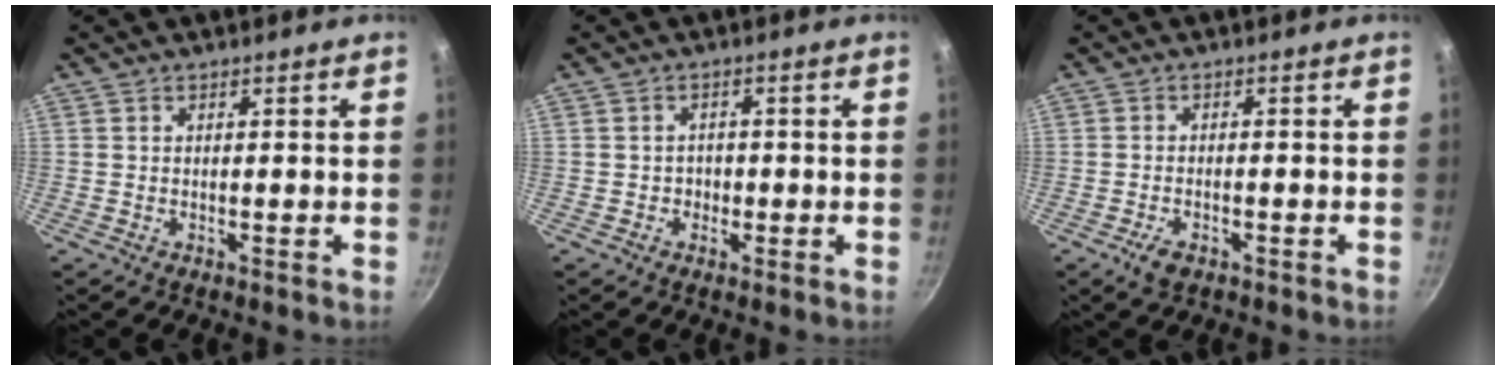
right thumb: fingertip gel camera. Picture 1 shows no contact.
{"total": 2.0, "force": [-0.6, 1.9, 0.5], "torque": [0.009, 0.003, -0.008]}
{"total": 3.3, "force": [-1.9, 1.6, 2.2], "torque": [-0.045, 0.009, -0.033]}